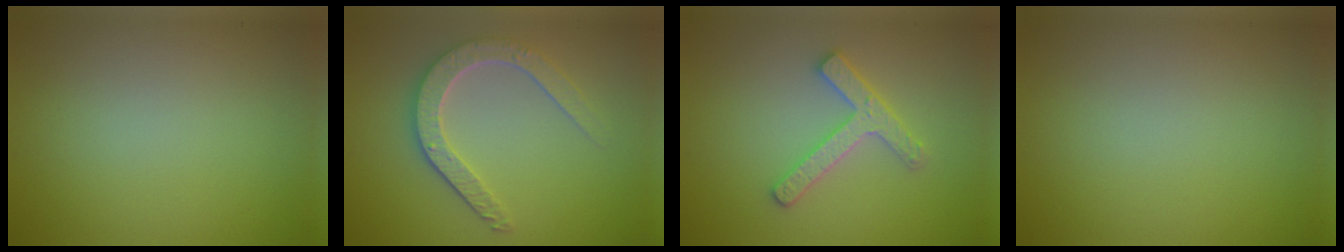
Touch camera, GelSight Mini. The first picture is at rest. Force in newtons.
{"total": 4.3, "press": 3.5, "slide": 2.5}
{"total": 3.4, "press": 3.3, "slide": 0.6}
{"total": 0.0}